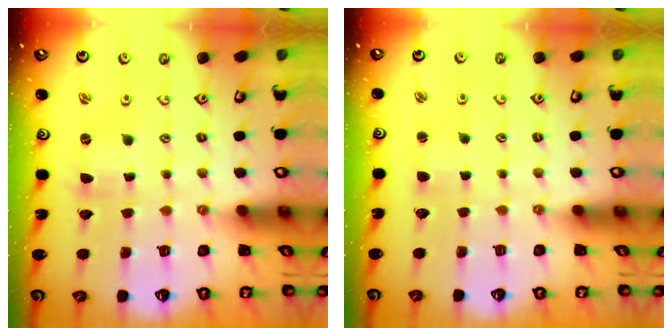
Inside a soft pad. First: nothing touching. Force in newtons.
{"total": 1.9, "press": 1.9, "slide": 0.2}